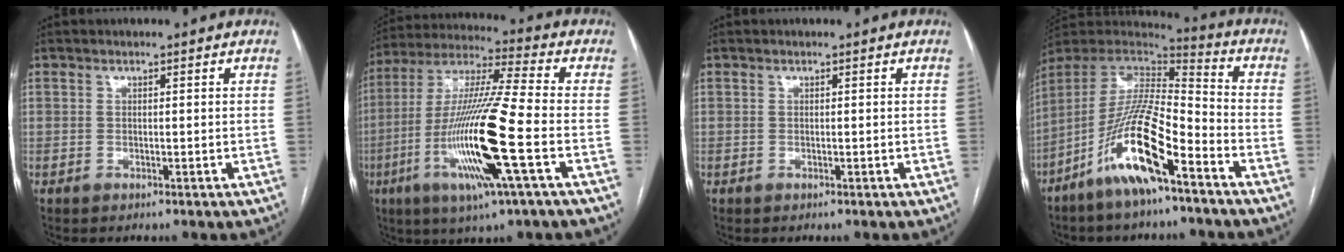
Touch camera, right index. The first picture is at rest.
{"total": 18.9, "force": [-5.5, 0.2, 18.1], "torque": [-0.373, -0.020, -0.110]}
{"total": 0.0}
{"total": 16.4, "force": [-8.9, 2.6, 13.5], "torque": [-0.273, -0.012, -0.165]}